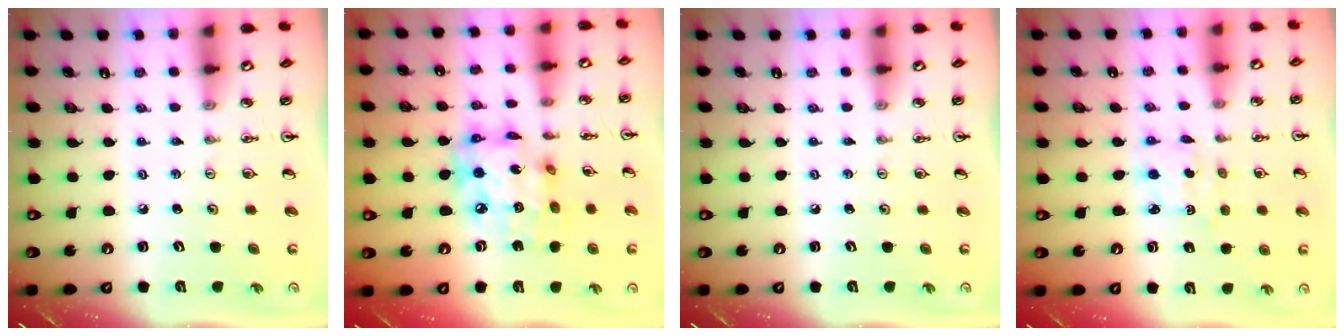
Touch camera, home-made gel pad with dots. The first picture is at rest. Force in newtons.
{"total": 16.1, "press": 16.1, "slide": 1.2}
{"total": 0.0}
{"total": 2.3, "press": 2.3, "slide": 0.6}